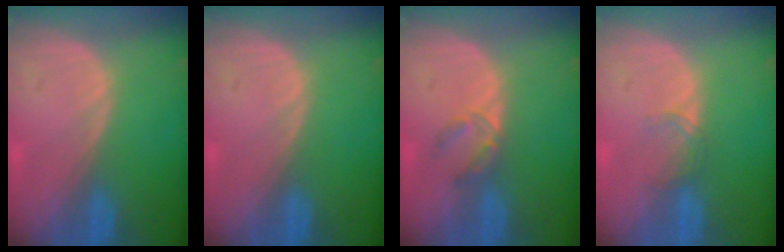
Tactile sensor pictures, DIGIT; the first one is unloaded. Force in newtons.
{"total": 0.0}
{"total": 2.9, "press": 2.7, "slide": 1.0}
{"total": 1.5, "press": 1.5, "slide": 0.2}